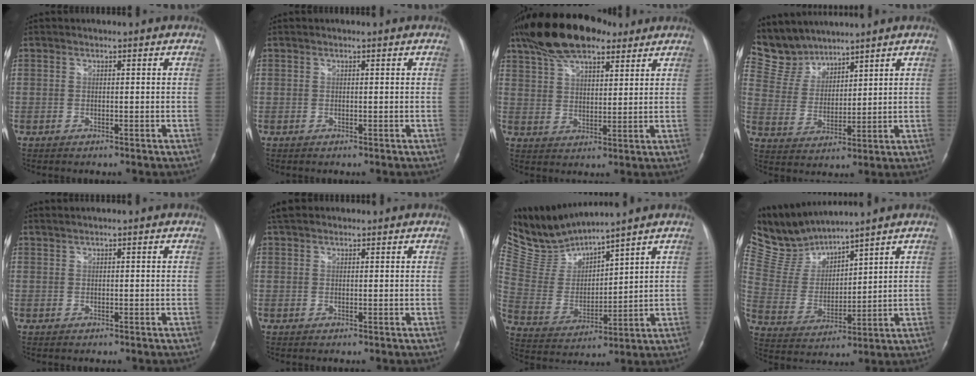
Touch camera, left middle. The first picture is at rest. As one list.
[{"total": 0.0}, {"total": 14.9, "force": [10.9, 5.3, 8.7], "torque": [-0.168, 0.037, 0.190]}, {"total": 7.4, "force": [7.0, 2.4, -0.1], "torque": [-0.014, 0.016, 0.156]}, {"total": 0.9, "force": [0.8, -0.1, 0.4], "torque": [-0.011, 0.010, 0.019]}, {"total": 3.5, "force": [2.9, 1.6, 1.2], "torque": [-0.024, 0.028, 0.049]}, {"total": 8.2, "force": [8.2, -1.0, 0.5], "torque": [-0.043, -0.008, 0.190]}, {"total": 9.1, "force": [9.0, 0.9, 1.0], "torque": [-0.049, 0.010, 0.204]}]